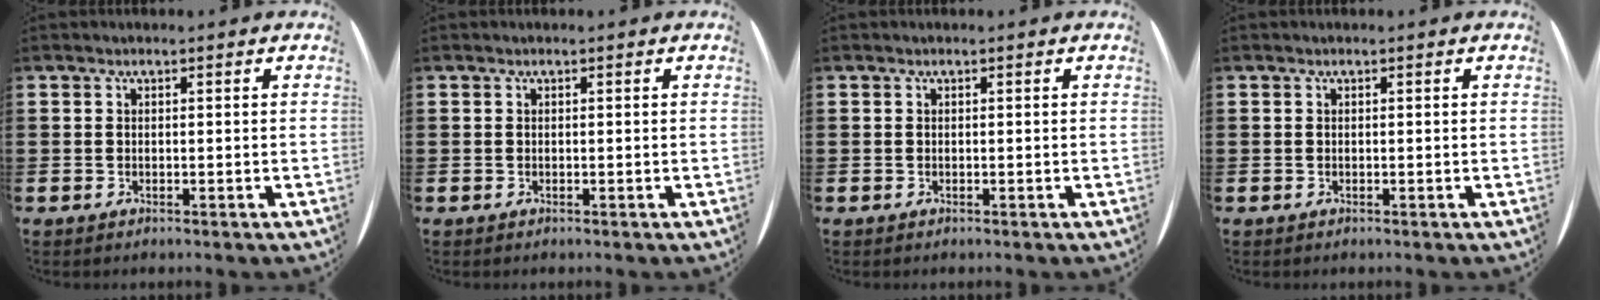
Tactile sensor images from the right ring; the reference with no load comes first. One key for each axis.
{"total": 0.0}
{"total": 0.0}
{"total": 0.0}